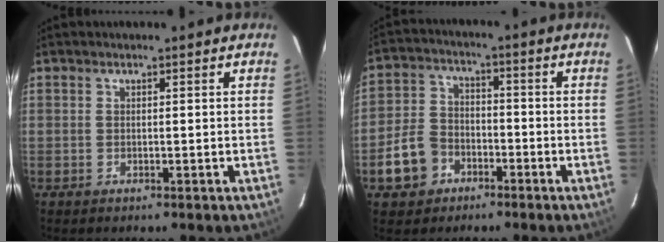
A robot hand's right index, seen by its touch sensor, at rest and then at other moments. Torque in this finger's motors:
{"motor_torque": [-0.10, -0.16, -0.64, -0.21]}